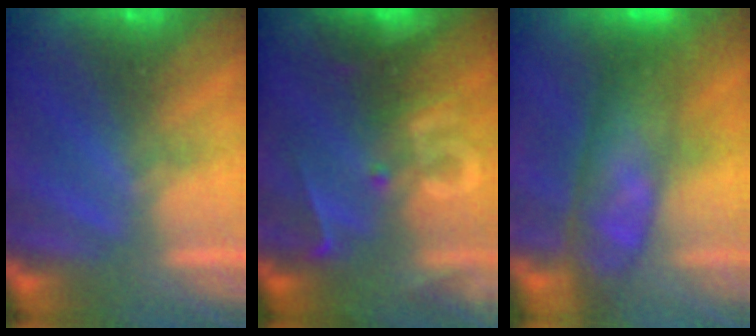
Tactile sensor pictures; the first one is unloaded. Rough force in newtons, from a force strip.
{"total": 3.1}
{"total": 10.5}